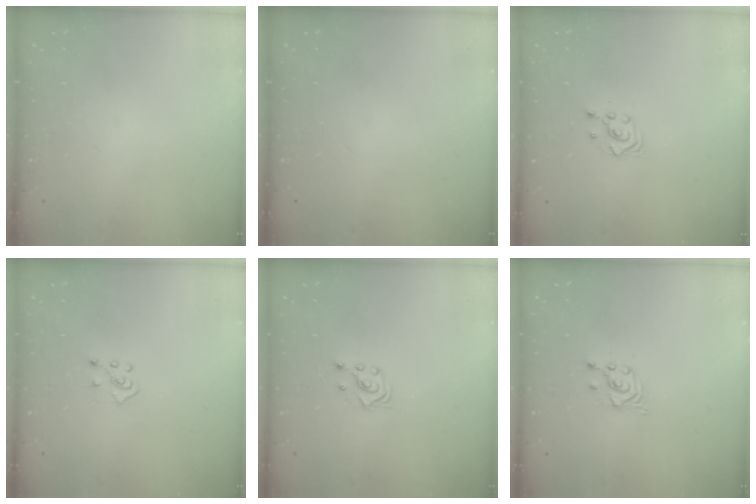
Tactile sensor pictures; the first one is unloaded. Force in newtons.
{"total": 0.0}
{"total": 2.3, "press": 2.3, "slide": 0.3}
{"total": 2.3, "press": 2.3, "slide": 0.5}
{"total": 2.9, "press": 2.7, "slide": 1.0}
{"total": 2.6, "press": 2.5, "slide": 0.3}